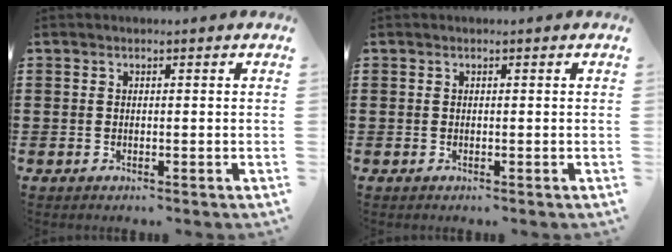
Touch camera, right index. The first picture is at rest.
{"total": 0.0}